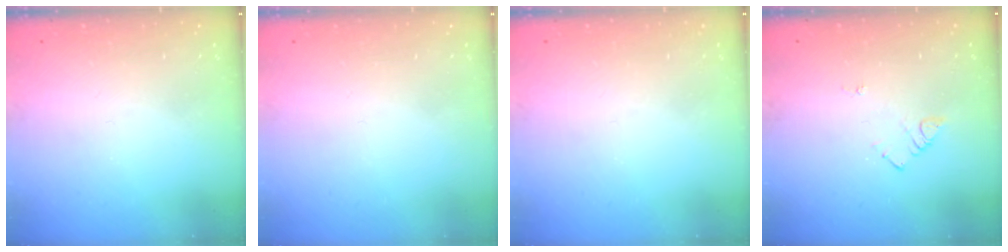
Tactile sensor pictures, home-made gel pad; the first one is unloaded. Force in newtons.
{"total": 1.7, "press": 1.7, "slide": 0.1}
{"total": 0.0}
{"total": 4.0, "press": 4.0, "slide": 0.5}